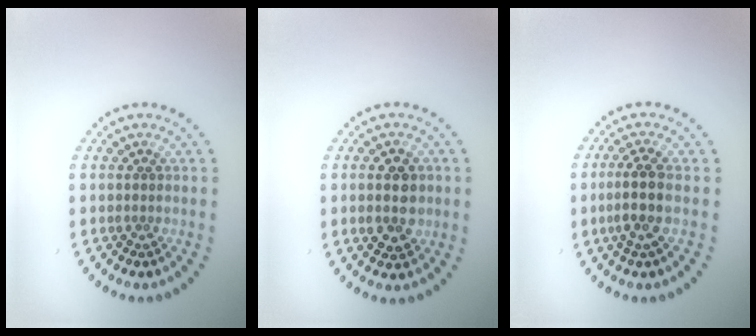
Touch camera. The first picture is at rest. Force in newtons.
{"total": 3.7, "press": 3.6, "slide": 0.3}
{"total": 2.7, "press": 2.3, "slide": 1.4}